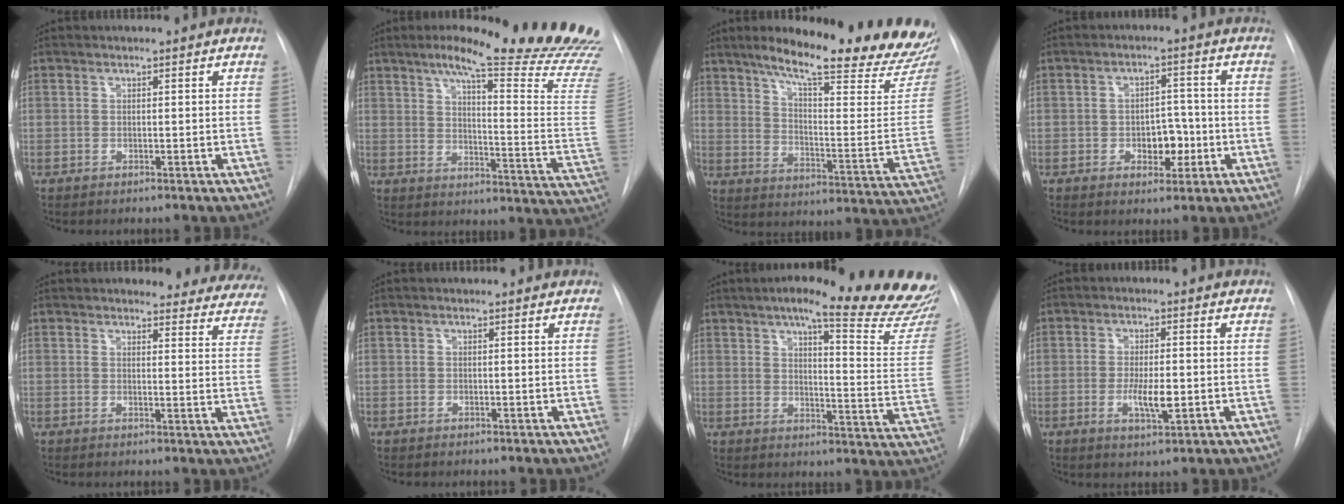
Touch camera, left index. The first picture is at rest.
{"total": 24.3, "force": [20.2, -0.6, 13.4], "torque": [-0.168, -0.106, 0.249]}
{"total": 25.2, "force": [21.3, 2.2, 13.1], "torque": [-0.190, -0.090, 0.274]}
{"total": 5.2, "force": [-2.3, 3.0, 3.7], "torque": [-0.043, 0.004, -0.026]}
{"total": 18.0, "force": [17.0, 4.5, 4.0], "torque": [-0.017, -0.067, 0.166]}
{"total": 0.6, "force": [0.5, 0.3, 0.1], "torque": [-0.011, 0.004, 0.001]}
{"total": 21.9, "force": [18.7, 1.6, 11.3], "torque": [-0.149, -0.087, 0.218]}
{"total": 4.9, "force": [-1.8, 1.1, 4.4], "torque": [-0.083, -0.011, -0.022]}